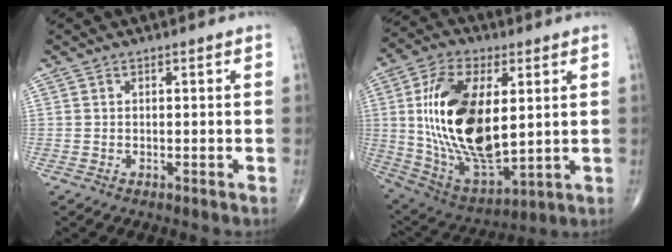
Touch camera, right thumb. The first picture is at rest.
{"total": 23.6, "force": [3.2, 12.0, 20.1], "torque": [-0.372, -0.022, 0.067]}